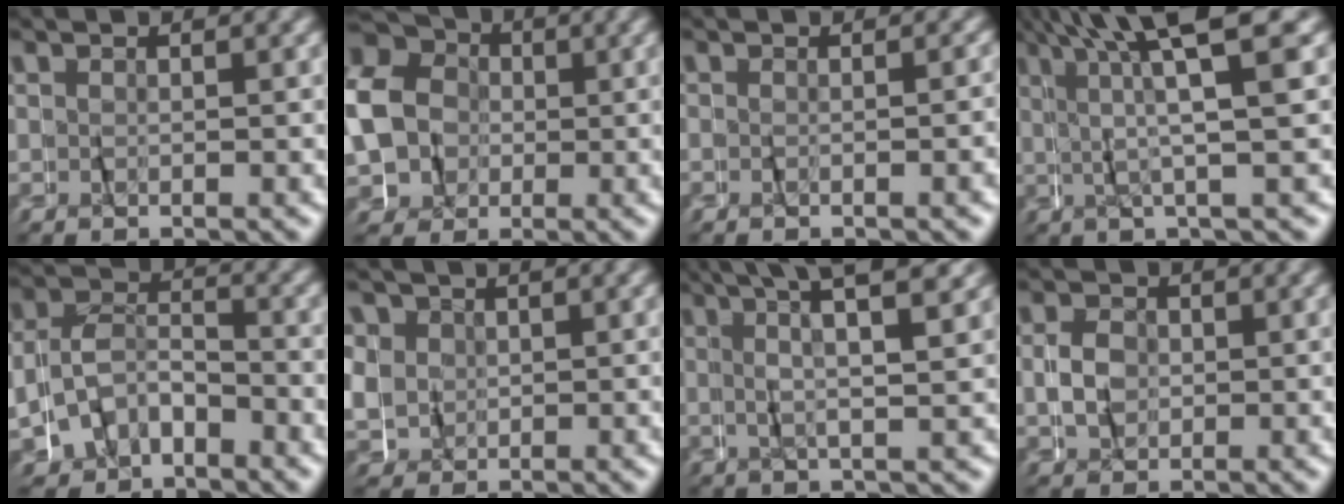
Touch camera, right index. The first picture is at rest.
{"total": 14.2, "force": [2.8, 12.3, 6.4], "torque": [-0.150, 0.002, 0.023]}
{"total": 1.1, "force": [-0.7, -0.8, 0.2], "torque": [-0.008, 0.002, -0.011]}
{"total": 7.4, "force": [3.9, -0.1, 6.3], "torque": [-0.115, 0.024, 0.050]}
{"total": 6.1, "force": [-2.8, 5.2, 1.8], "torque": [-0.060, -0.004, -0.059]}
{"total": 5.9, "force": [0.3, 5.6, 2.1], "torque": [-0.069, -0.016, 0.008]}
{"total": 5.7, "force": [3.4, 0.2, 4.6], "torque": [-0.085, 0.021, 0.047]}
{"total": 1.7, "force": [-0.4, 1.5, 0.7], "torque": [-0.017, 0.005, -0.008]}